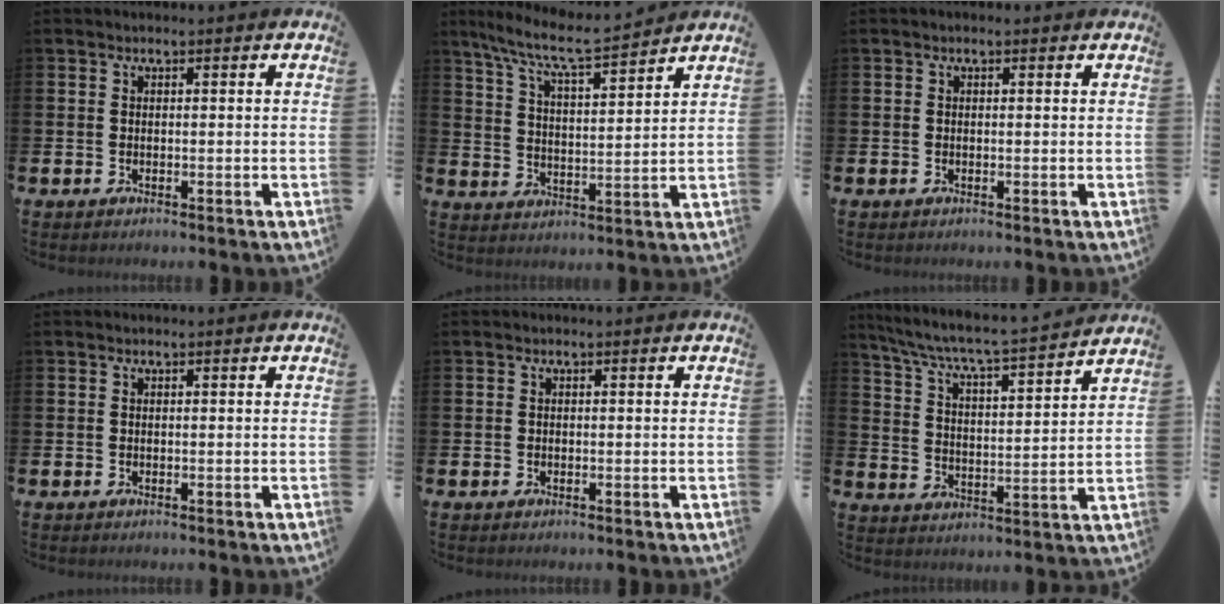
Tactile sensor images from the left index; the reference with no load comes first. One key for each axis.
{"total": 8.3, "fx": 7.4, "fy": 0.7, "fz": 3.5, "tx": -0.100, "ty": -0.043, "tz": 0.130}
{"total": 0.0}
{"total": 0.0}
{"total": 0.0}
{"total": 6.5, "fx": 6.1, "fy": 0.1, "fz": 2.3, "tx": -0.075, "ty": -0.053, "tz": 0.099}